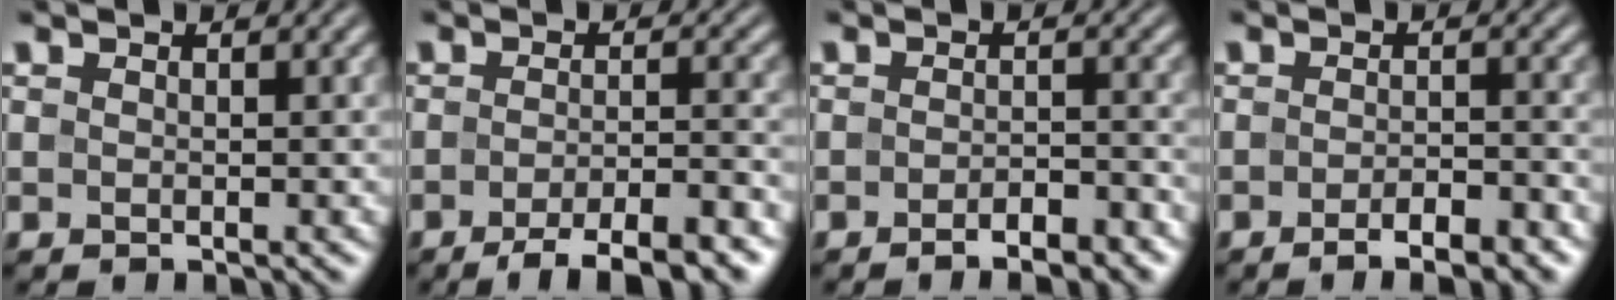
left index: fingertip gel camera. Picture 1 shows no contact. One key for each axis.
{"total": 6.3, "fx": -4.2, "fy": 1.5, "fz": 4.4, "tx": -0.061, "ty": 0.002, "tz": -0.068}
{"total": 3.0, "fx": -2.1, "fy": 0.8, "fz": 2.0, "tx": -0.029, "ty": 0.003, "tz": -0.032}
{"total": 3.8, "fx": -2.5, "fy": 1.1, "fz": 2.8, "tx": -0.041, "ty": 0.001, "tz": -0.036}